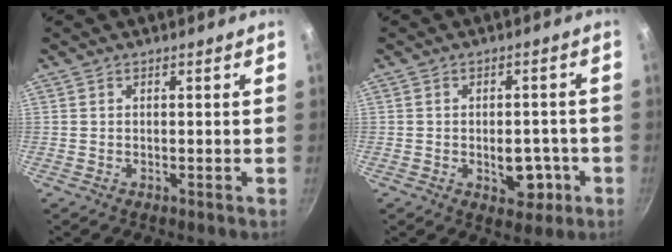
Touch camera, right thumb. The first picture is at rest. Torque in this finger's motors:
{"motor_torque": [2.67, 2.34, 0.62, -0.97, 0.09]}